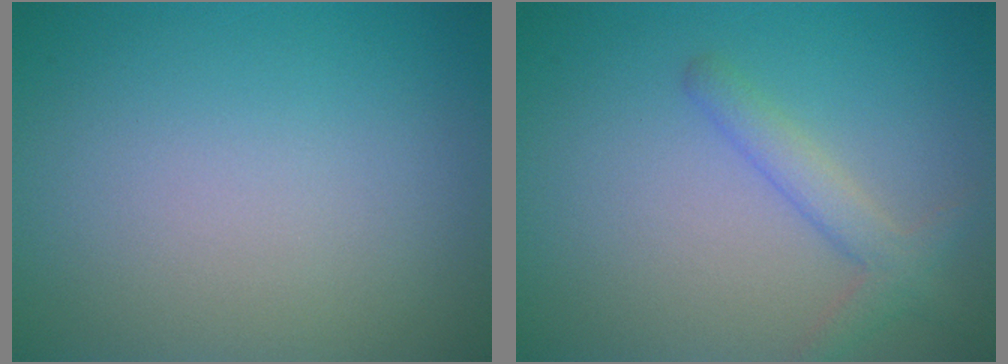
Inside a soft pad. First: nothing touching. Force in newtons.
{"total": 2.5, "press": 2.5, "slide": 0.1}